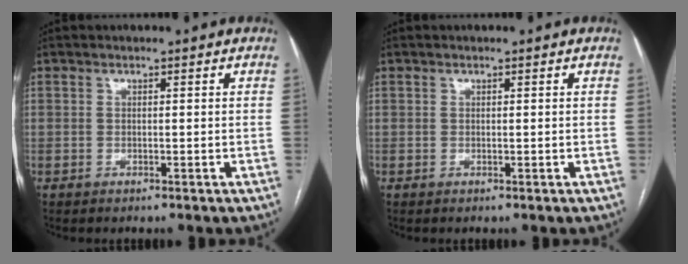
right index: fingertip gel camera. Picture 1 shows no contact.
{"total": 0.0}